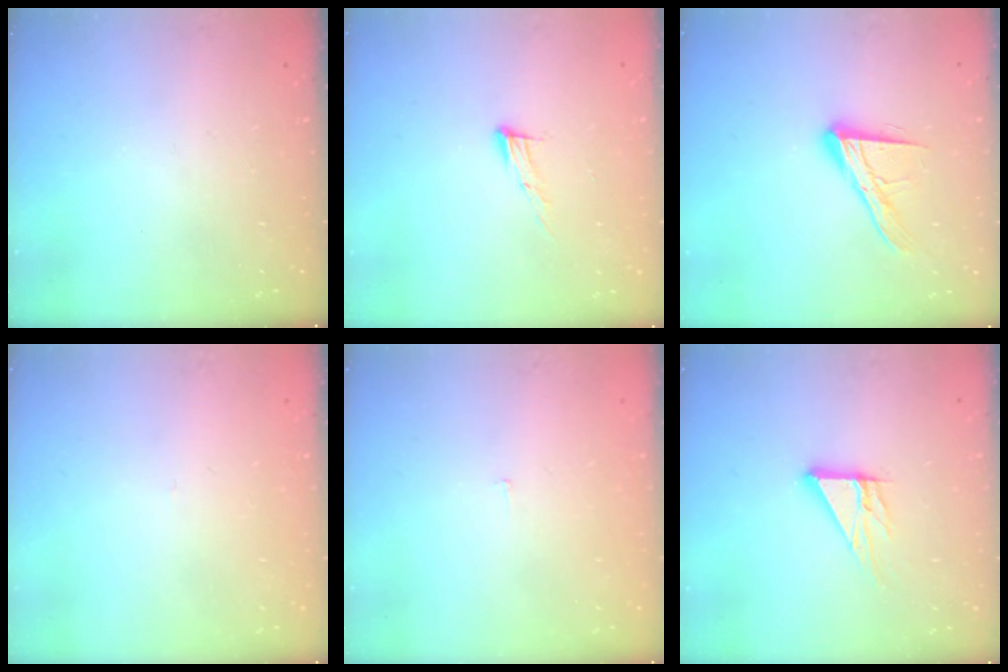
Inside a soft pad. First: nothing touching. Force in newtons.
{"total": 8.5, "press": 8.4, "slide": 1.5}
{"total": 14.2, "press": 14.1, "slide": 1.1}
{"total": 2.7, "press": 2.7, "slide": 0.3}
{"total": 1.9, "press": 1.9, "slide": 0.1}
{"total": 9.0, "press": 9.0, "slide": 0.7}